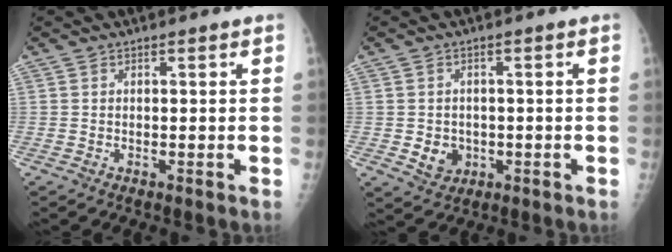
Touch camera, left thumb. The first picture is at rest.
{"total": 4.3, "force": [-0.9, 3.7, 2.0], "torque": [-0.014, 0.003, -0.002]}